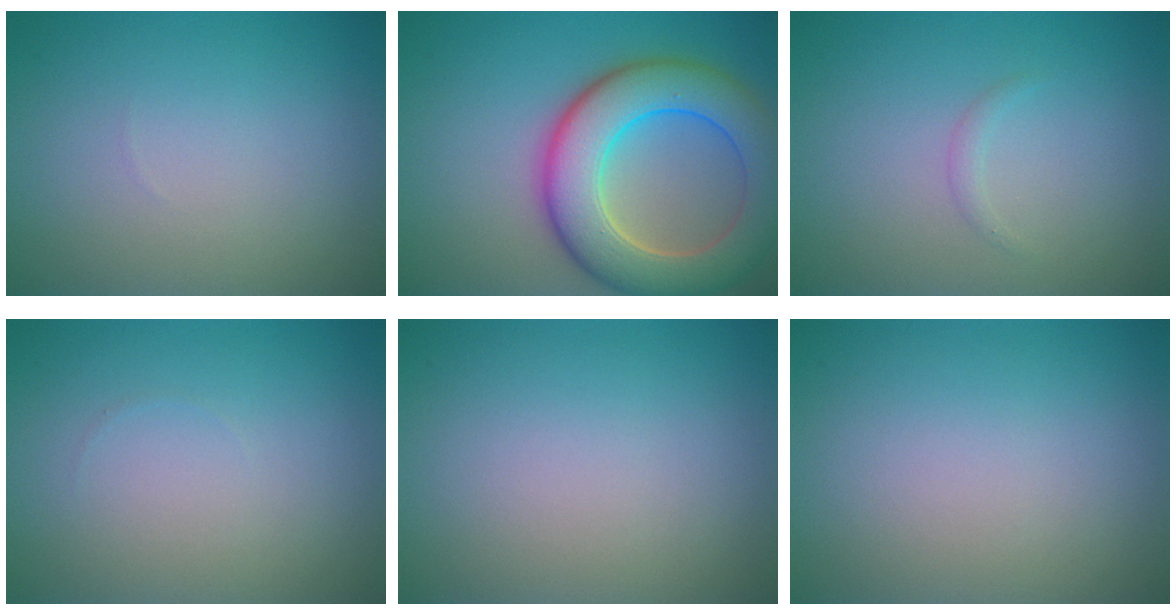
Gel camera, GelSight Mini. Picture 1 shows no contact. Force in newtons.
{"total": 9.6, "press": 9.5, "slide": 0.4}
{"total": 0.6, "press": 0.6, "slide": 0.0}
{"total": 0.0}
{"total": 0.0}
{"total": 0.0}